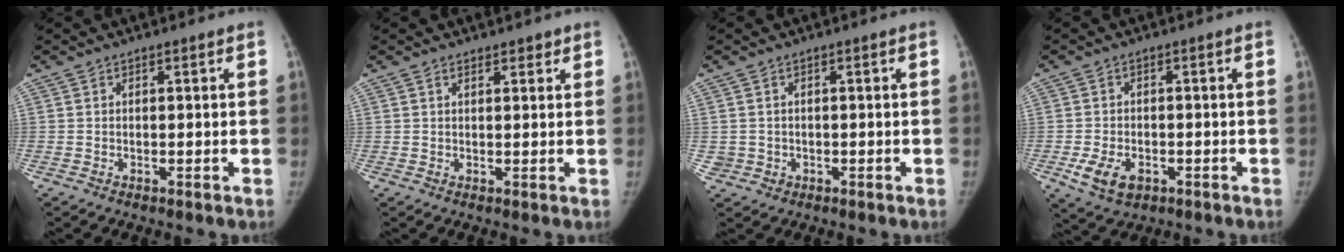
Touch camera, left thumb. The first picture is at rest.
{"total": 2.0, "force": [1.5, 0.9, 1.0], "torque": [-0.005, -0.008, 0.018]}
{"total": 2.2, "force": [-0.1, 2.2, 0.4], "torque": [-0.001, 0.003, 0.007]}
{"total": 6.3, "force": [-2.4, 4.2, 4.1], "torque": [-0.072, 0.001, -0.034]}